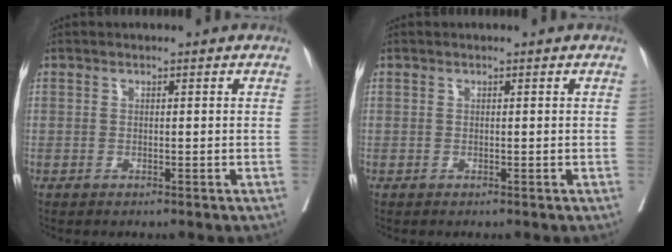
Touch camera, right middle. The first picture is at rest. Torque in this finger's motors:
{"motor_torque": [-0.10, 0.13, 0.00, 0.00]}